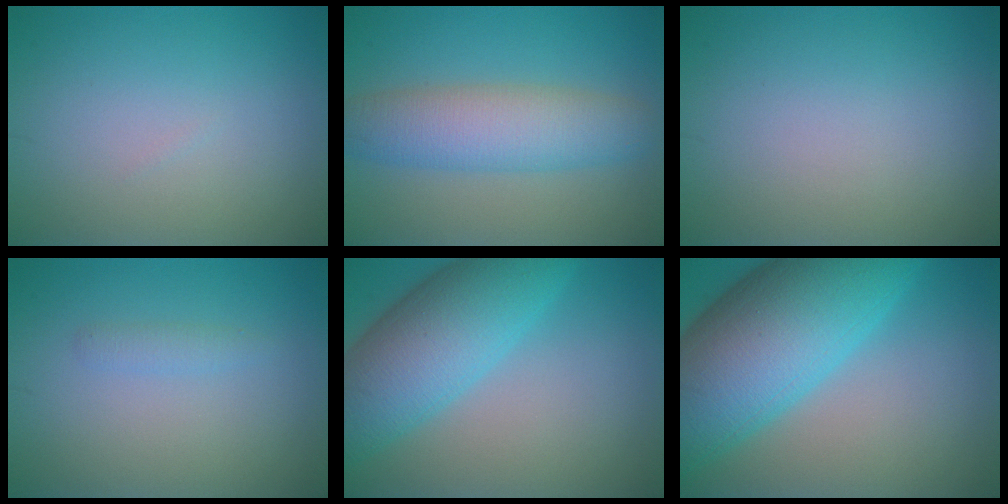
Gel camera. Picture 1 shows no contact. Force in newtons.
{"total": 6.0, "press": 6.0, "slide": 0.3}
{"total": 0.0}
{"total": 0.9, "press": 0.9, "slide": 0.0}
{"total": 9.2, "press": 9.2, "slide": 0.3}
{"total": 15.0, "press": 15.0, "slide": 0.4}